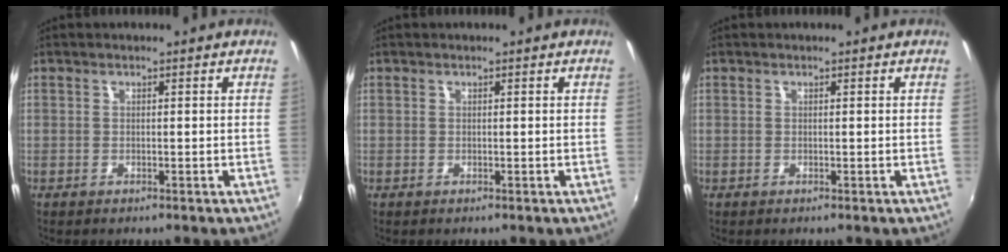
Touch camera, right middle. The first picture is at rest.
{"total": 0.0}
{"total": 0.0}